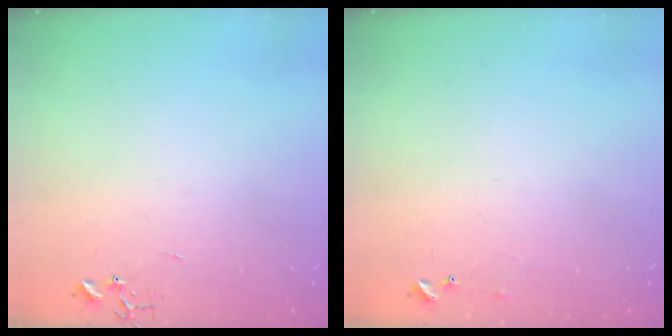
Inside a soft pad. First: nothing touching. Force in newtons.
{"total": 6.4, "press": 6.3, "slide": 0.5}